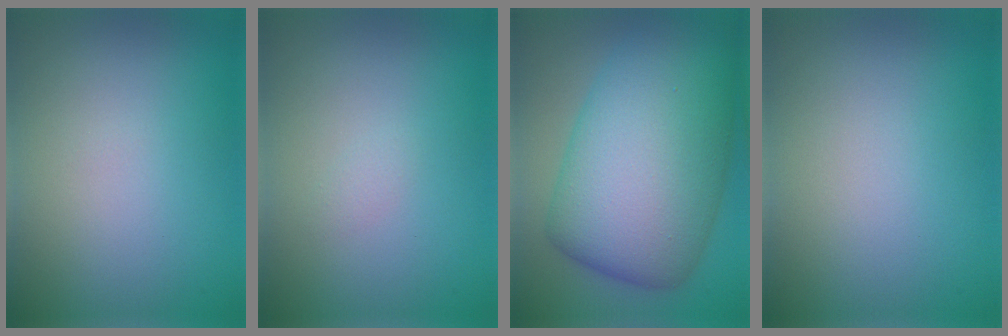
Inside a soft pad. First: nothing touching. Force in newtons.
{"total": 0.5, "press": 0.5, "slide": 0.0}
{"total": 13.5, "press": 13.5, "slide": 0.2}
{"total": 0.0}